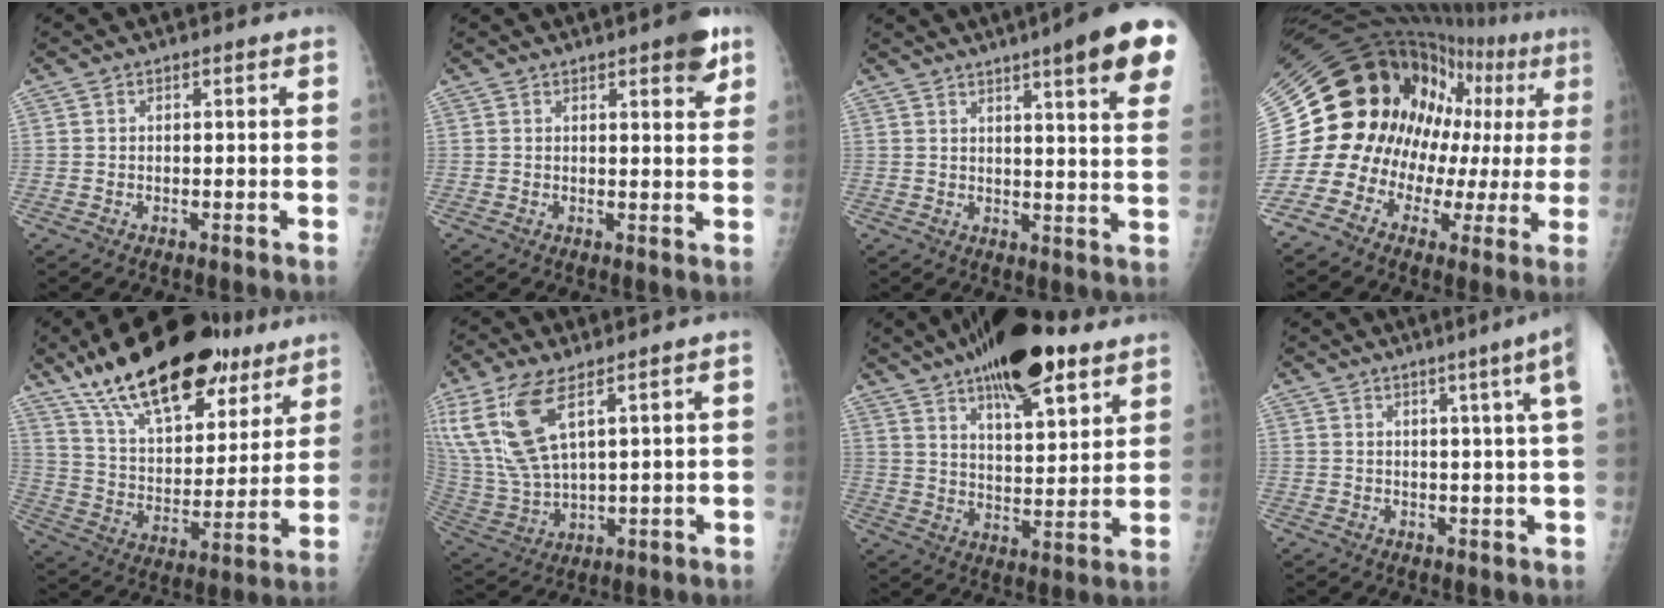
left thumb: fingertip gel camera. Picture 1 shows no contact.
{"total": 5.3, "force": [3.2, 1.4, 4.0], "torque": [-0.041, -0.013, 0.035]}
{"total": 16.5, "force": [9.6, 1.8, 13.3], "torque": [-0.153, -0.035, 0.110]}
{"total": 26.1, "force": [1.4, 17.9, 19.0], "torque": [-0.298, 0.055, 0.020]}
{"total": 27.1, "force": [18.3, 11.6, 16.2], "torque": [-0.226, -0.050, 0.299]}
{"total": 15.0, "force": [7.4, 5.1, 12.0], "torque": [-0.271, -0.028, 0.161]}
{"total": 20.6, "force": [12.9, 7.4, 14.3], "torque": [-0.195, -0.048, 0.203]}
{"total": 7.5, "force": [3.6, -1.5, 6.4], "torque": [-0.087, -0.008, 0.044]}